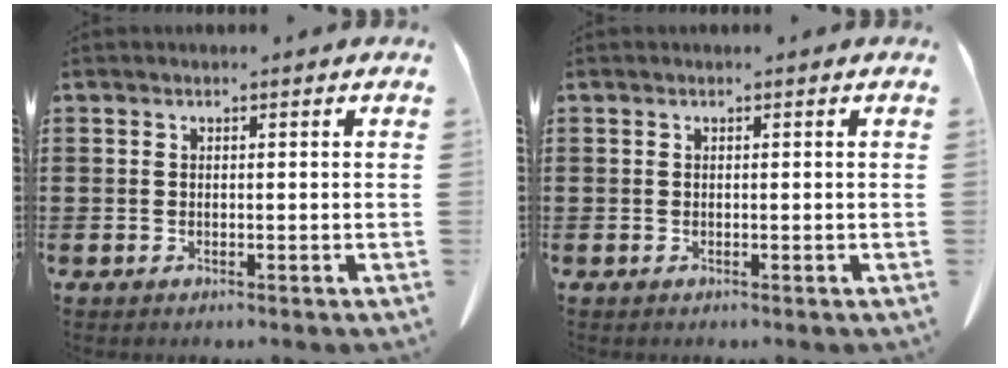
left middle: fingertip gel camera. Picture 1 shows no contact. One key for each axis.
{"total": 0.0}